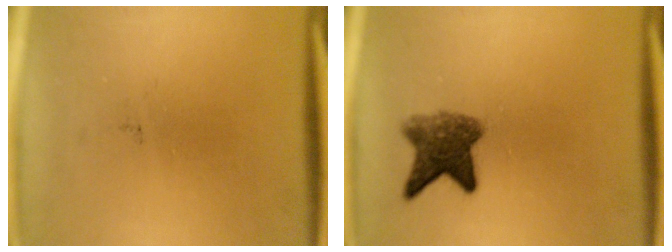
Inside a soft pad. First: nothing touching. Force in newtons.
{"total": 6.0}